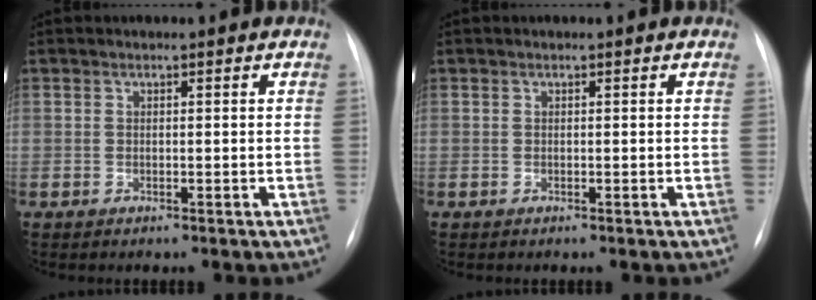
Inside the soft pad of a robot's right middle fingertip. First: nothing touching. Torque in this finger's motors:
{"motor_torque": [-0.26, 0.12, 0.00, -0.01]}